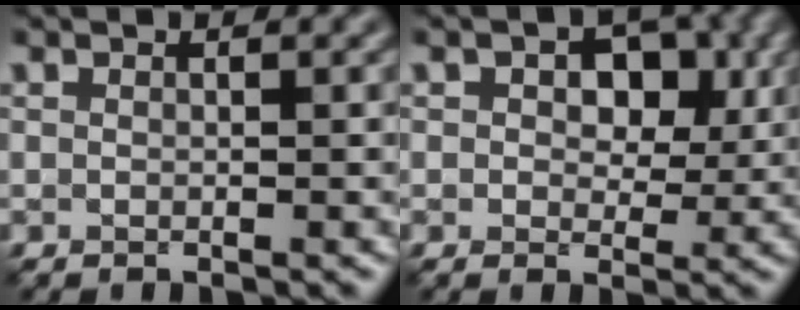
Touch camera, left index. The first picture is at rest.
{"total": 5.2, "force": [1.4, 3.4, 3.8], "torque": [-0.049, -0.004, 0.012]}